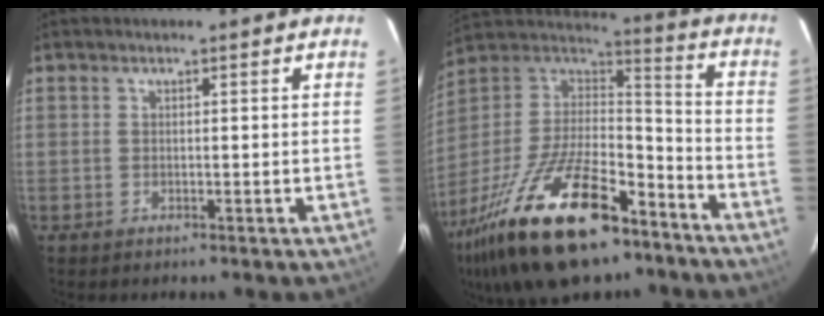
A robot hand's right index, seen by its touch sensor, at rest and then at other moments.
{"total": 30.5, "force": [-19.0, 12.5, 20.4], "torque": [-0.404, -0.028, -0.308]}